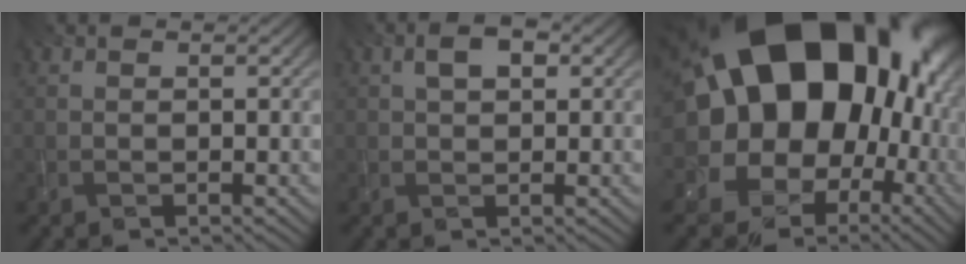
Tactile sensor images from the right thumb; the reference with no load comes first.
{"total": 3.2, "force": [0.9, 1.8, 2.5], "torque": [-0.044, 0.005, 0.013]}
{"total": 24.5, "force": [4.2, 19.1, 14.8], "torque": [-0.253, -0.010, 0.060]}